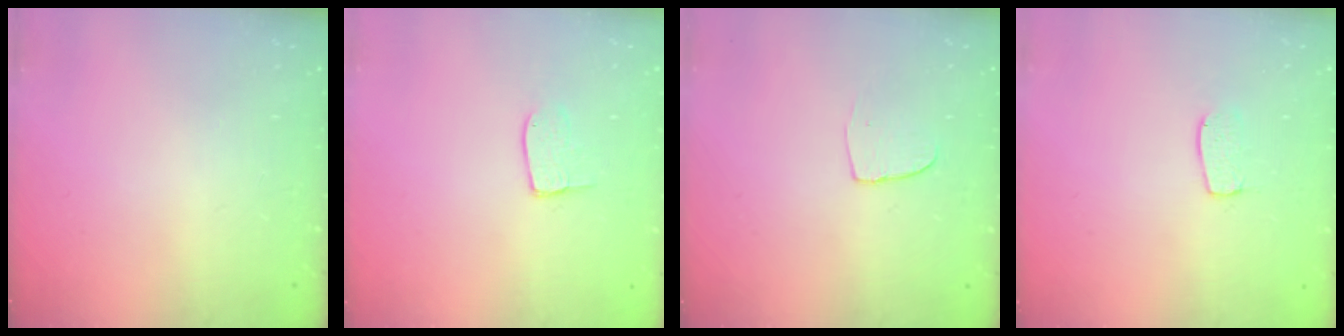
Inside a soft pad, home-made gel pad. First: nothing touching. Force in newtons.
{"total": 6.1, "press": 6.1, "slide": 0.5}
{"total": 4.2, "press": 4.2, "slide": 0.3}
{"total": 5.7, "press": 5.7, "slide": 0.4}